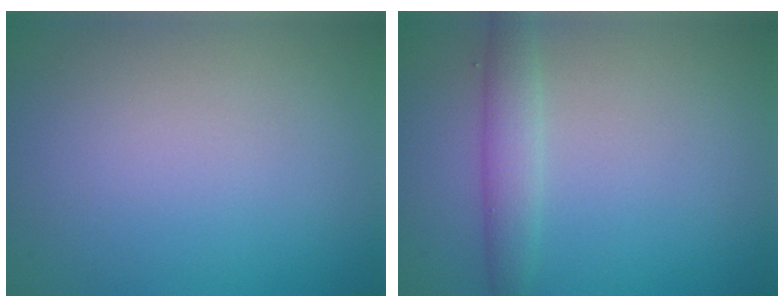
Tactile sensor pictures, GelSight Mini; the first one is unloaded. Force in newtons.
{"total": 2.5, "press": 2.5, "slide": 0.2}